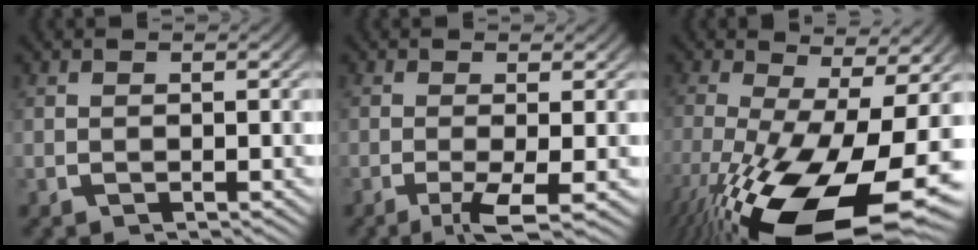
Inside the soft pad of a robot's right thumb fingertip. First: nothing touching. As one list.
[{"total": 3.4, "force": [-1.4, 1.2, 2.9], "torque": [-0.060, -0.014, -0.021]}, {"total": 16.6, "force": [-4.2, 8.5, 13.6], "torque": [-0.246, -0.069, -0.024]}]